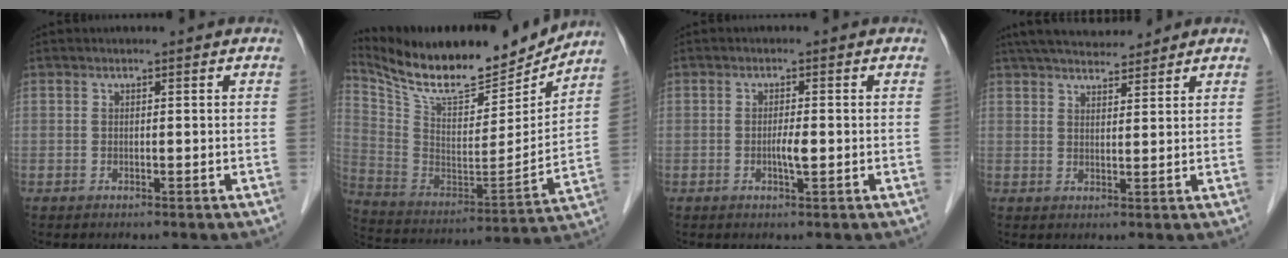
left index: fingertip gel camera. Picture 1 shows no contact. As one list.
[{"total": 21.1, "force": [18.9, 4.3, 8.5], "torque": [-0.166, -0.023, 0.313]}, {"total": 1.8, "force": [-0.4, 0.2, 1.8], "torque": [-0.034, -0.003, -0.008]}, {"total": 10.3, "force": [9.1, 2.1, 4.3], "torque": [-0.066, 0.023, 0.140]}]